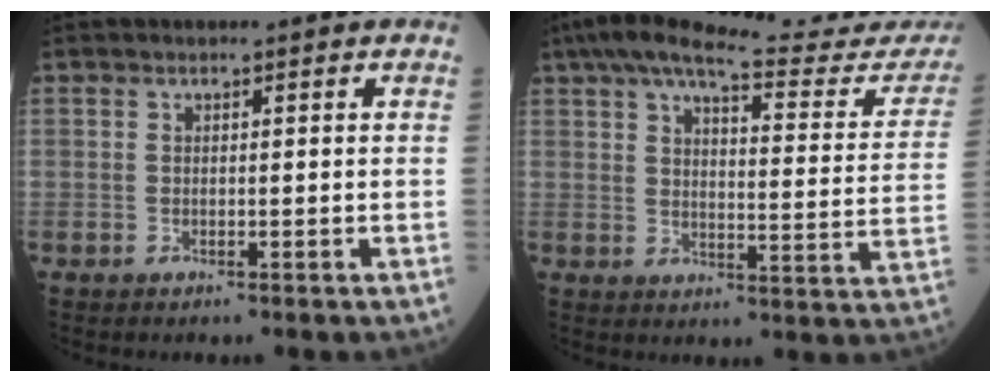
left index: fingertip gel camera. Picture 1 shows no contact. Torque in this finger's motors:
{"motor_torque": [0.98, -1.15, 0.38, 0.10]}